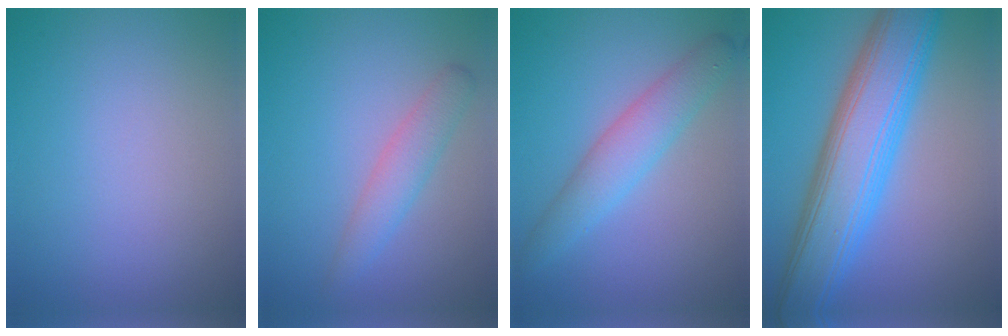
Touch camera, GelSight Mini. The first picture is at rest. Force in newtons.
{"total": 2.7, "press": 2.7, "slide": 0.1}
{"total": 4.1, "press": 4.1, "slide": 0.1}
{"total": 10.2, "press": 10.2, "slide": 0.4}